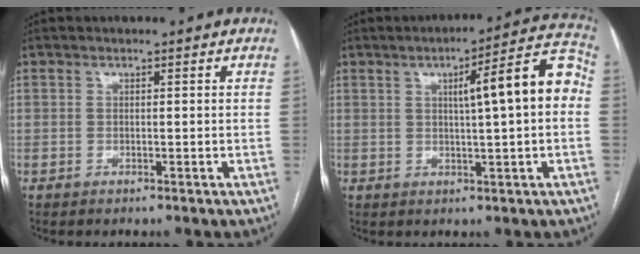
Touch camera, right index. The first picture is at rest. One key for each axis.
{"total": 11.2, "fx": 1.4, "fy": 0.9, "fz": 11.0, "tx": -0.147, "ty": 0.031, "tz": 0.015}